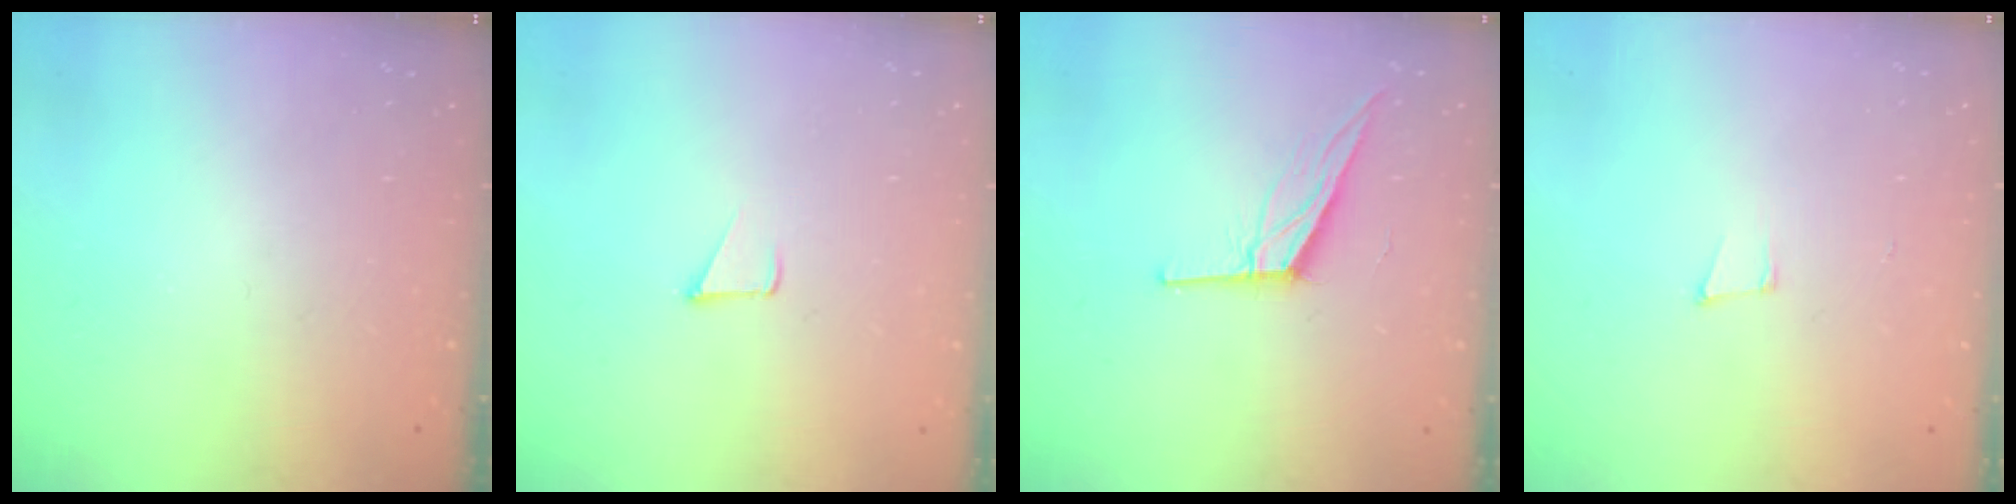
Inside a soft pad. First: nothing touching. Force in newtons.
{"total": 1.8, "press": 1.7, "slide": 0.1}
{"total": 10.8, "press": 10.4, "slide": 2.7}
{"total": 5.0, "press": 4.2, "slide": 2.7}